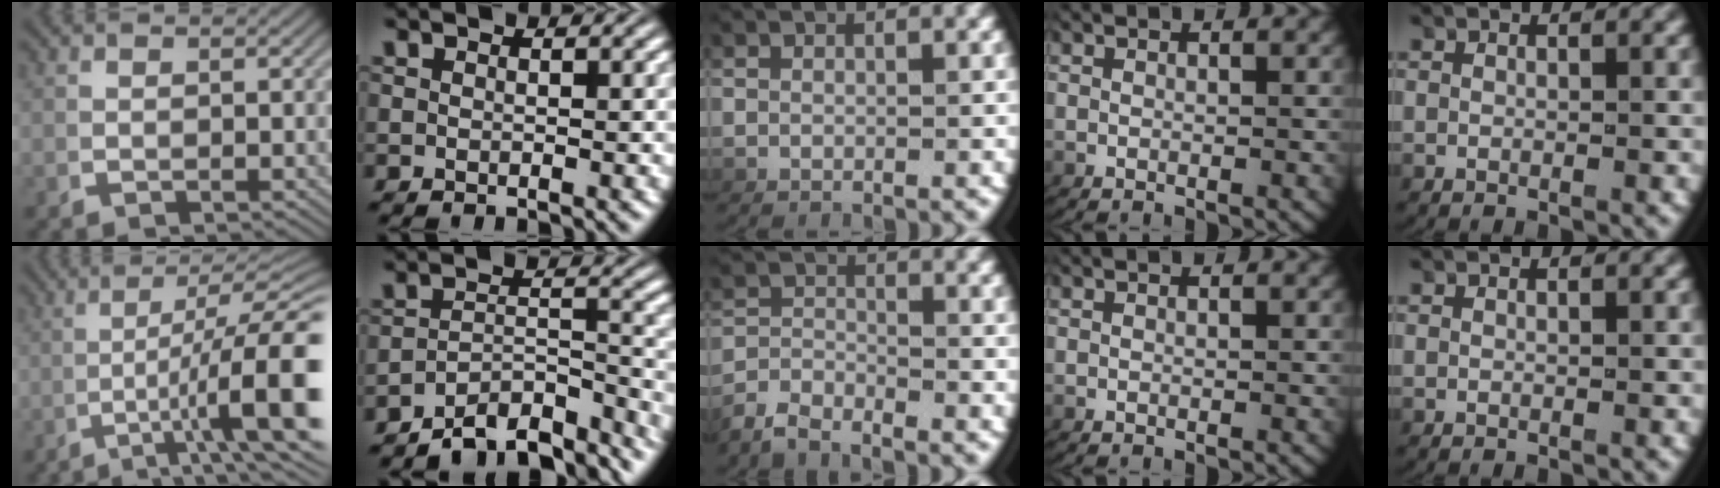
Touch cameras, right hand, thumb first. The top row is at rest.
{"thumb": {"total": 10.0, "force": [-1.5, 4.0, 9.0], "torque": [-0.151, -0.023, -0.007]}, "index": {"total": 8.7, "force": [-7.6, 2.2, 3.5], "torque": [-0.037, -0.026, -0.109]}, "middle": {"total": 2.9, "force": [-2.9, 0.2, 0.5], "torque": [-0.009, -0.003, -0.055]}}